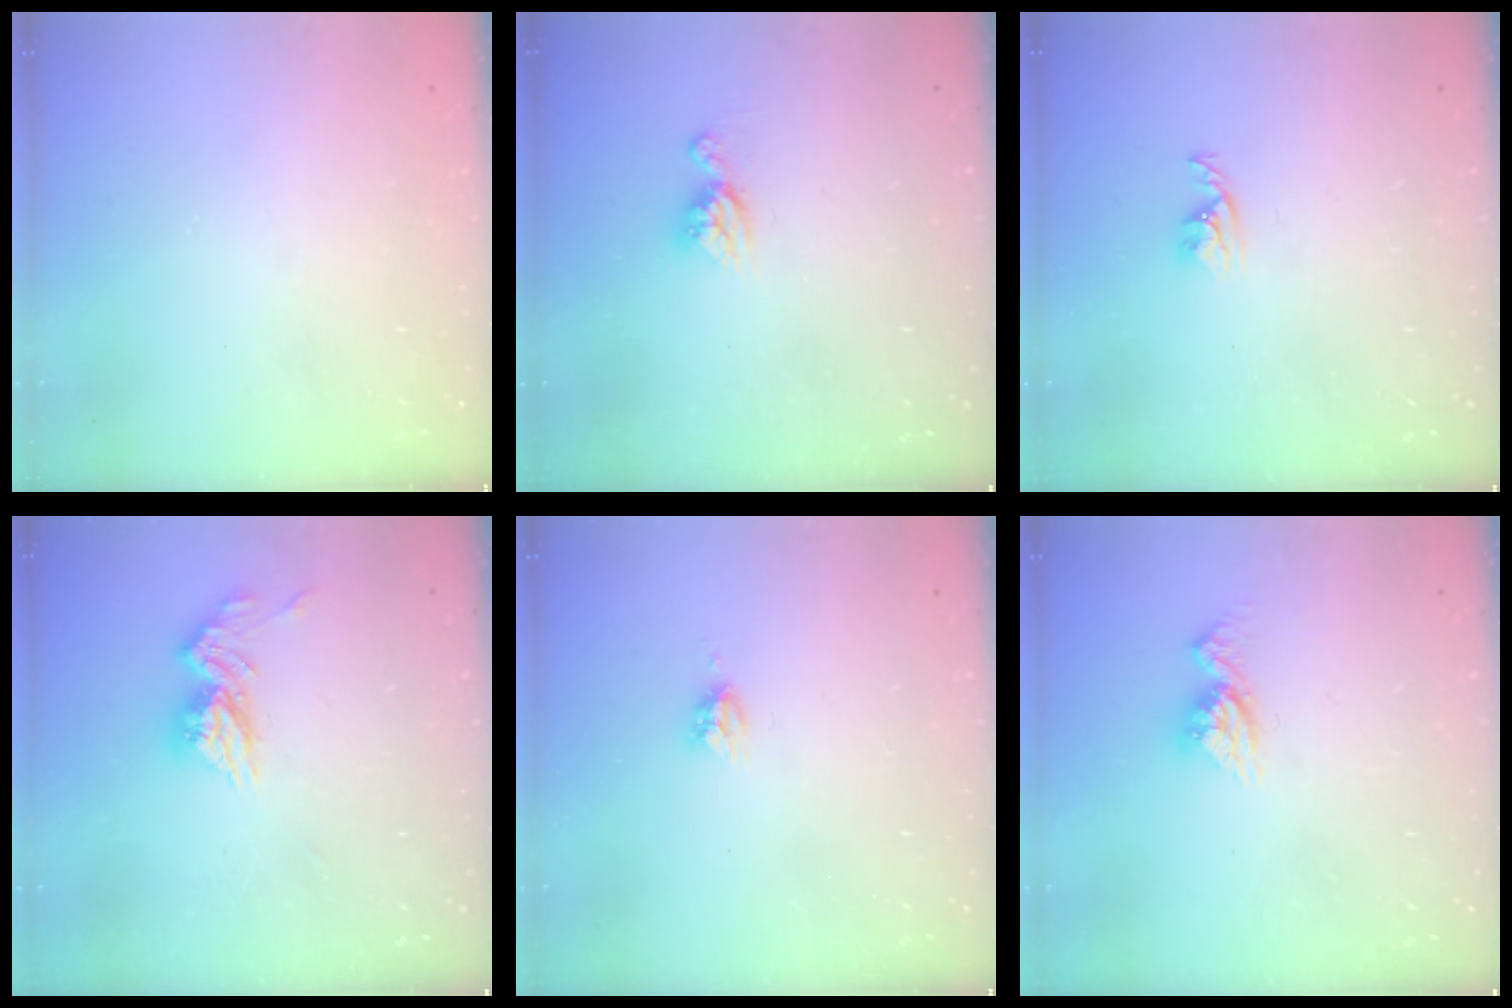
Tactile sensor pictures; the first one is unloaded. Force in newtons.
{"total": 8.0, "press": 7.9, "slide": 0.7}
{"total": 3.7, "press": 3.6, "slide": 0.6}
{"total": 11.5, "press": 11.4, "slide": 1.1}
{"total": 4.2, "press": 4.2, "slide": 0.1}
{"total": 9.2, "press": 9.2, "slide": 0.8}